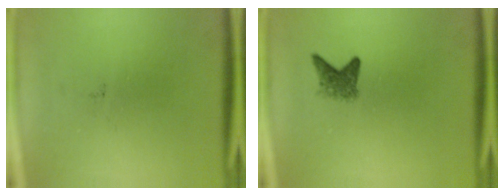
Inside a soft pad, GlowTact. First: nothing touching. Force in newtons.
{"total": 2.3}